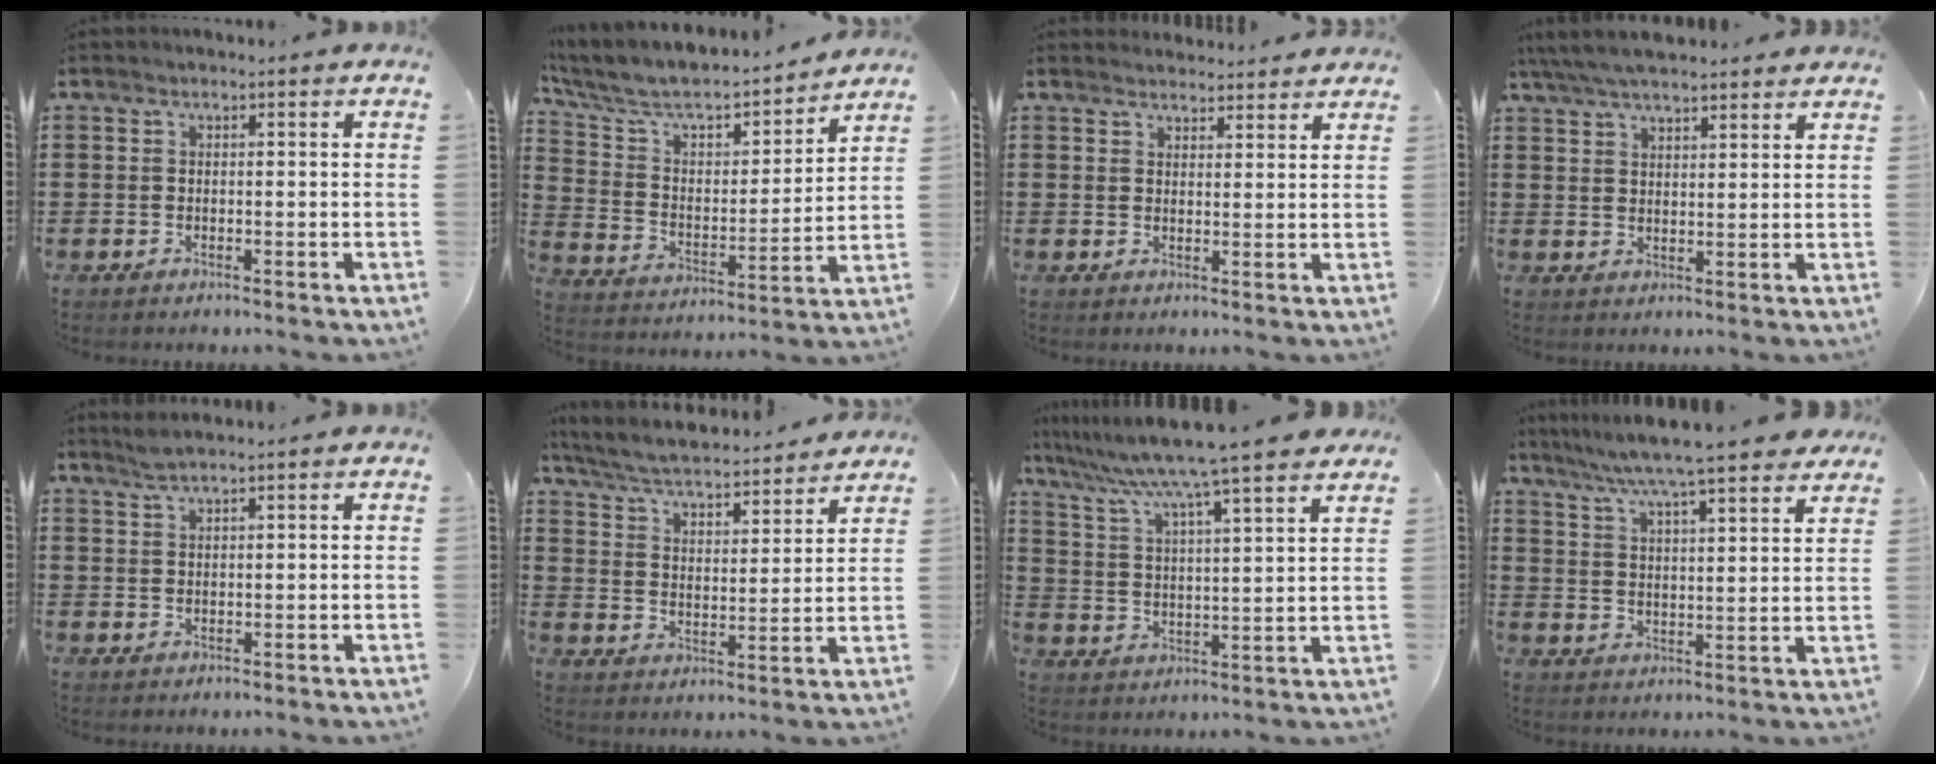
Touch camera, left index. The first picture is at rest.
{"total": 6.5, "force": [5.6, 2.1, 2.6], "torque": [-0.080, -0.043, 0.089]}
{"total": 2.5, "force": [2.4, 0.3, -0.1], "torque": [-0.004, -0.005, 0.047]}
{"total": 5.4, "force": [4.9, 0.6, 2.0], "torque": [-0.053, -0.008, 0.091]}
{"total": 1.8, "force": [1.6, 0.0, 0.9], "torque": [-0.020, 0.001, 0.030]}
{"total": 4.8, "force": [4.6, 0.0, 1.2], "torque": [-0.047, -0.035, 0.073]}
{"total": 7.6, "force": [6.7, -1.5, 3.4], "torque": [-0.093, -0.049, 0.106]}
{"total": 7.0, "force": [6.3, -0.4, 3.0], "torque": [-0.082, -0.034, 0.107]}